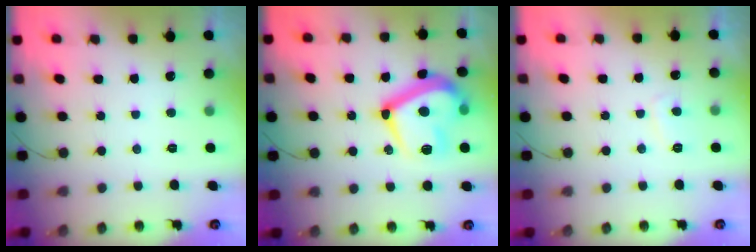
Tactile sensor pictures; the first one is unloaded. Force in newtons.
{"total": 18.1, "press": 18.1, "slide": 1.0}
{"total": 3.2, "press": 3.1, "slide": 0.6}